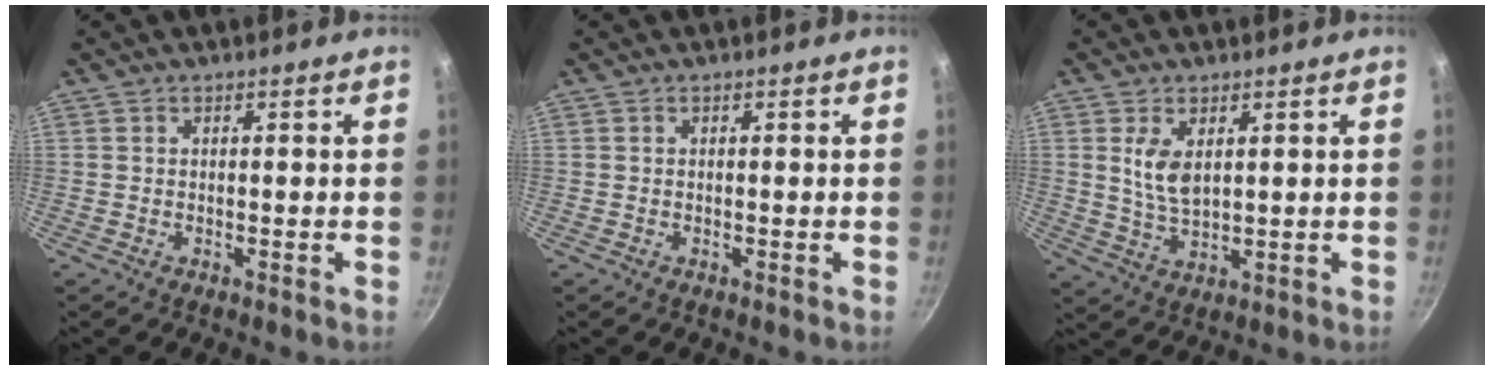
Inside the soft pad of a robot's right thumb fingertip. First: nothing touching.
{"total": 0.0}
{"total": 6.0, "force": [1.9, 3.2, 4.7], "torque": [-0.084, -0.021, 0.042]}